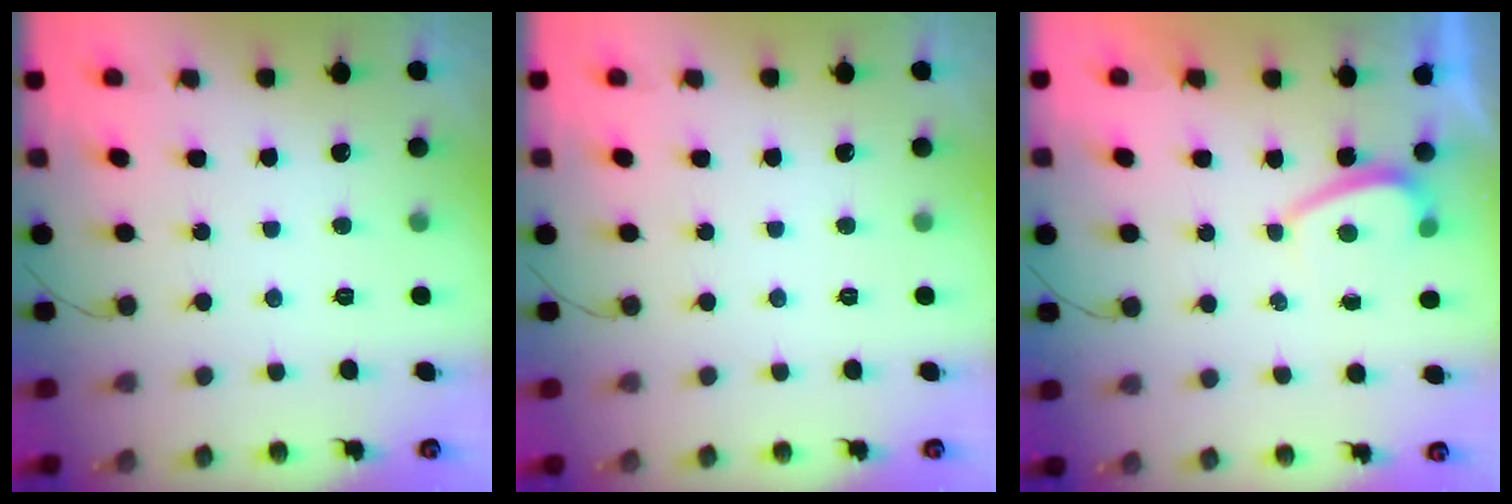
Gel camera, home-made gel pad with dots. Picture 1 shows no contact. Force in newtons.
{"total": 0.0}
{"total": 0.9, "press": 0.7, "slide": 0.5}